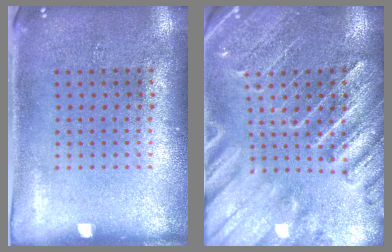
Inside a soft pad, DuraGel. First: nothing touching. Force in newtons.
{"total": 3.0, "press": 2.9, "slide": 0.8}